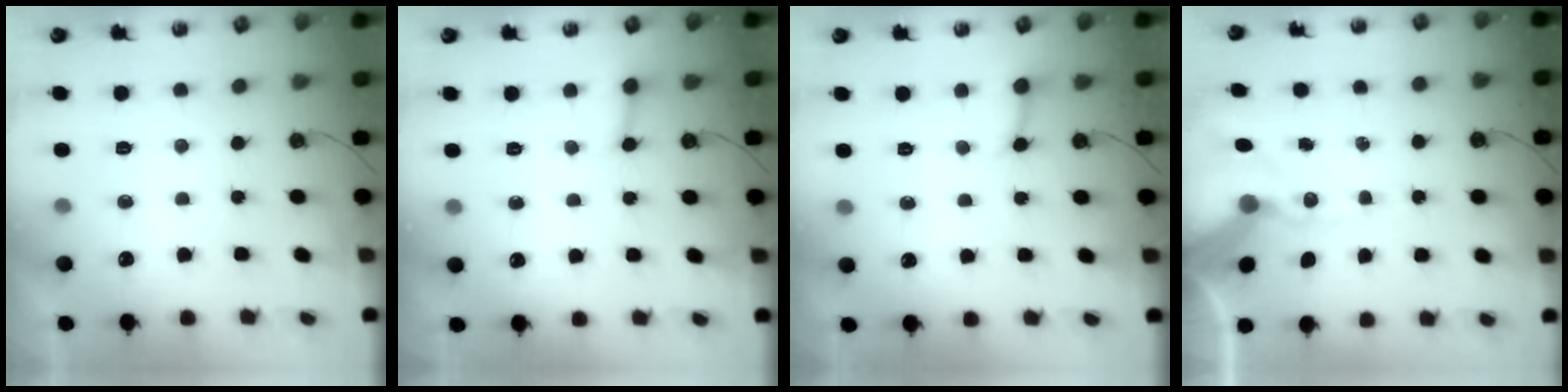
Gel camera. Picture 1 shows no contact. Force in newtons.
{"total": 2.0, "press": 2.0, "slide": 0.1}
{"total": 3.0, "press": 2.9, "slide": 0.3}
{"total": 12.0, "press": 11.8, "slide": 1.8}